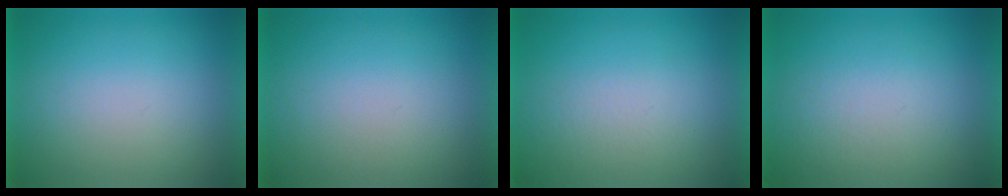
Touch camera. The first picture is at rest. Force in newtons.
{"total": 1.0}
{"total": 5.1}
{"total": 4.0}